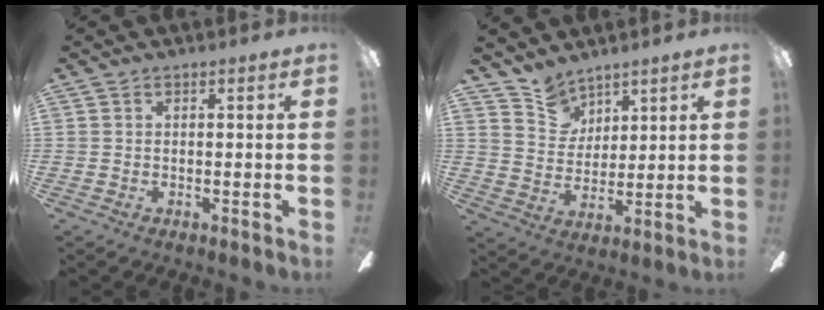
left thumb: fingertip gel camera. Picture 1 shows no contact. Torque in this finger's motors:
{"motor_torque": [0.05, -0.07, -0.33, -0.40, 0.01]}